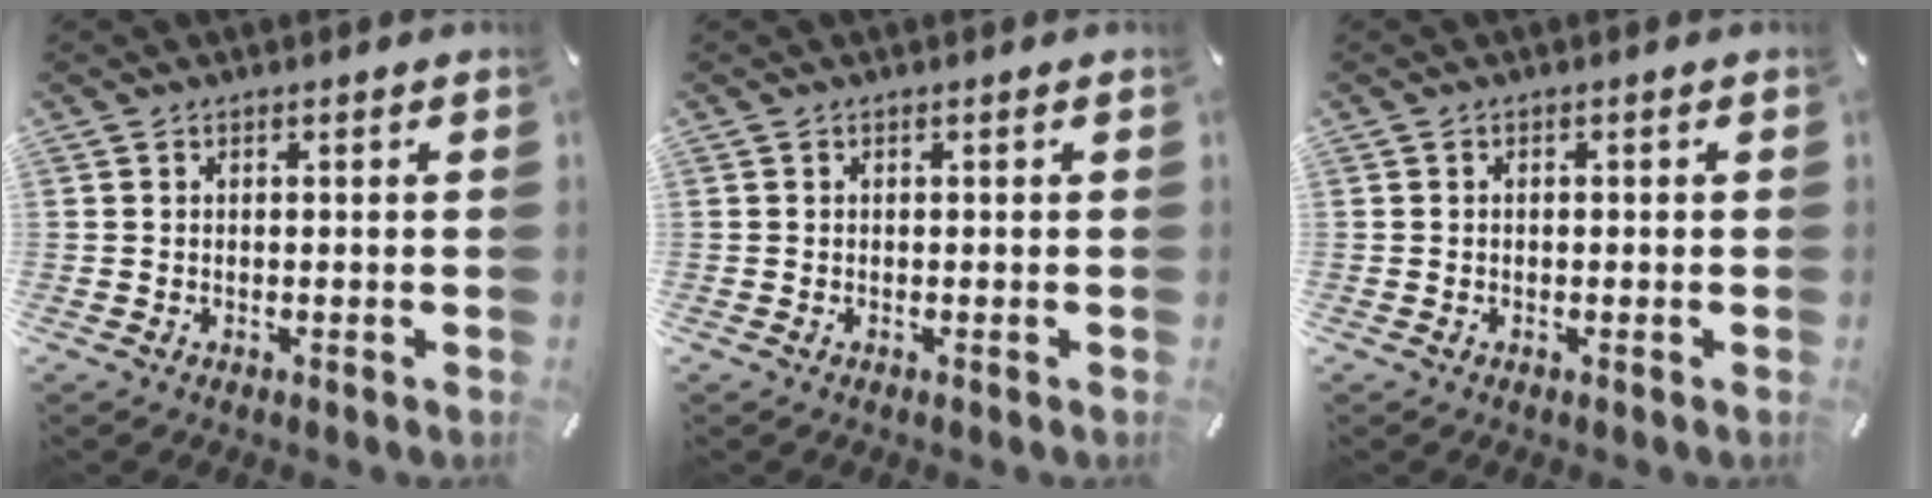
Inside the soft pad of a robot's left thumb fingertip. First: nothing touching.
{"total": 0.0}
{"total": 0.5, "force": [-0.2, 0.4, 0.3], "torque": [-0.006, 0.000, -0.004]}